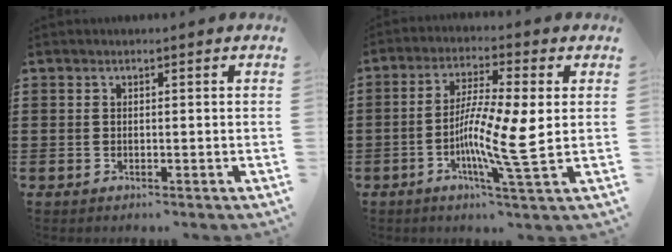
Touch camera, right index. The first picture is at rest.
{"total": 10.3, "force": [-1.4, 0.4, 10.2], "torque": [-0.191, -0.012, -0.029]}